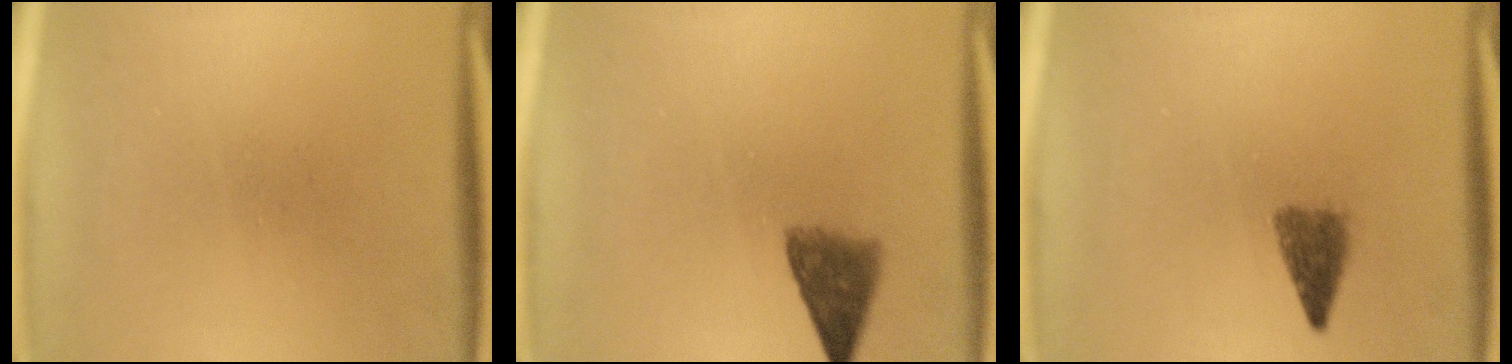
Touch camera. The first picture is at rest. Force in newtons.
{"total": 4.2}
{"total": 2.8}